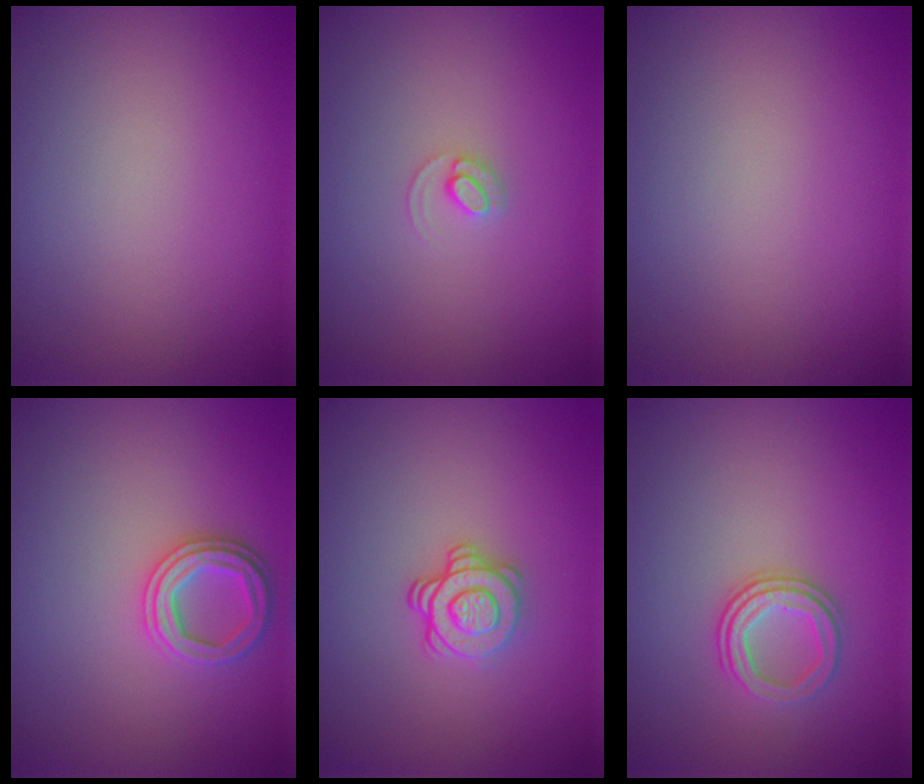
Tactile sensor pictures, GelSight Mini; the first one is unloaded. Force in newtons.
{"total": 1.2, "press": 1.2, "slide": 0.0}
{"total": 0.0}
{"total": 2.8, "press": 2.7, "slide": 0.7}
{"total": 3.0, "press": 2.6, "slide": 1.4}
{"total": 2.7, "press": 2.3, "slide": 1.4}